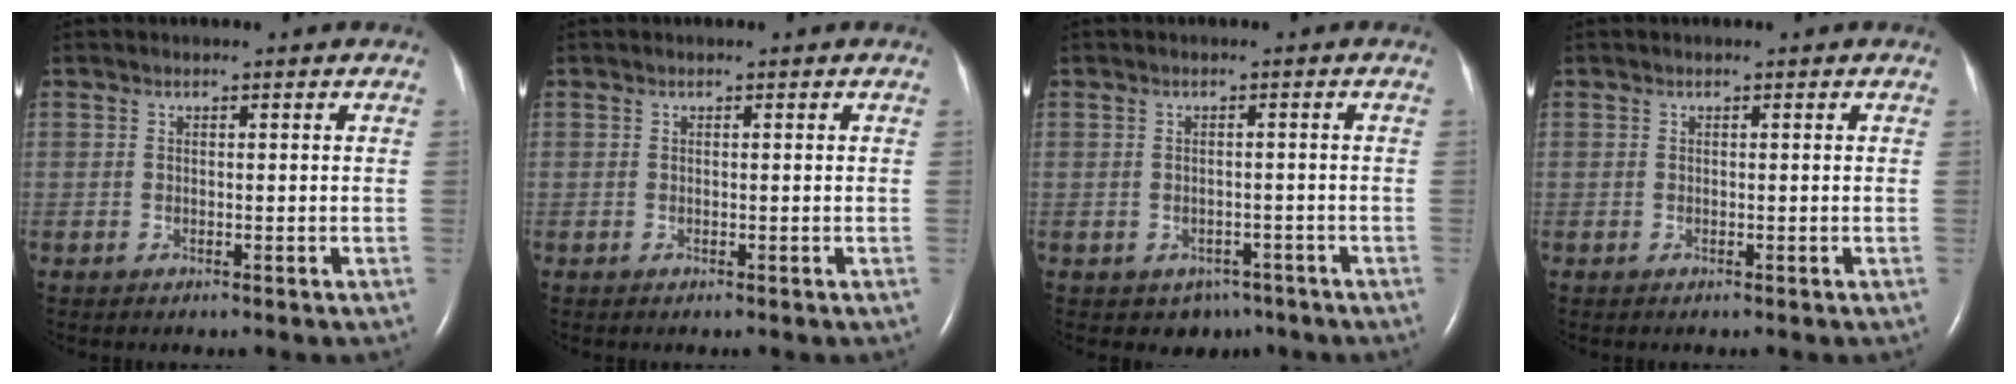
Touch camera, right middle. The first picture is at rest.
{"total": 0.0}
{"total": 3.3, "force": [-2.2, 2.3, 0.8], "torque": [-0.009, 0.007, -0.022]}
{"total": 0.0}